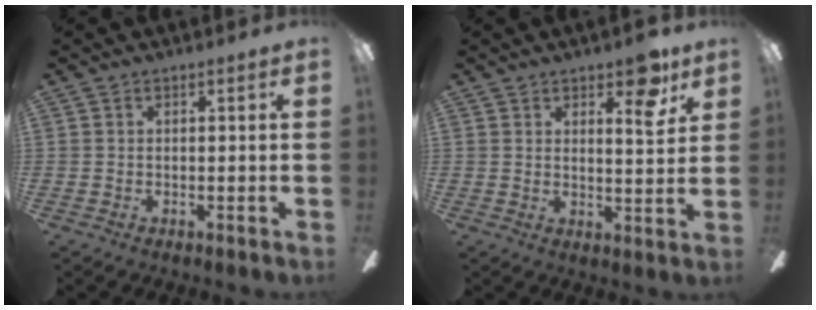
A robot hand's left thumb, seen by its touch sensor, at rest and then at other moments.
{"total": 7.7, "force": [4.9, 3.1, 5.0], "torque": [-0.056, -0.022, 0.077]}